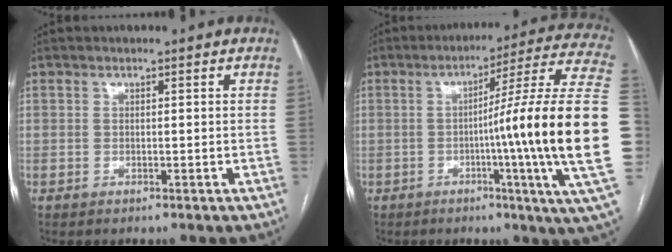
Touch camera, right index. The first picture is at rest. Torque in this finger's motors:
{"motor_torque": [2.14, 0.00, 1.05, 0.21]}